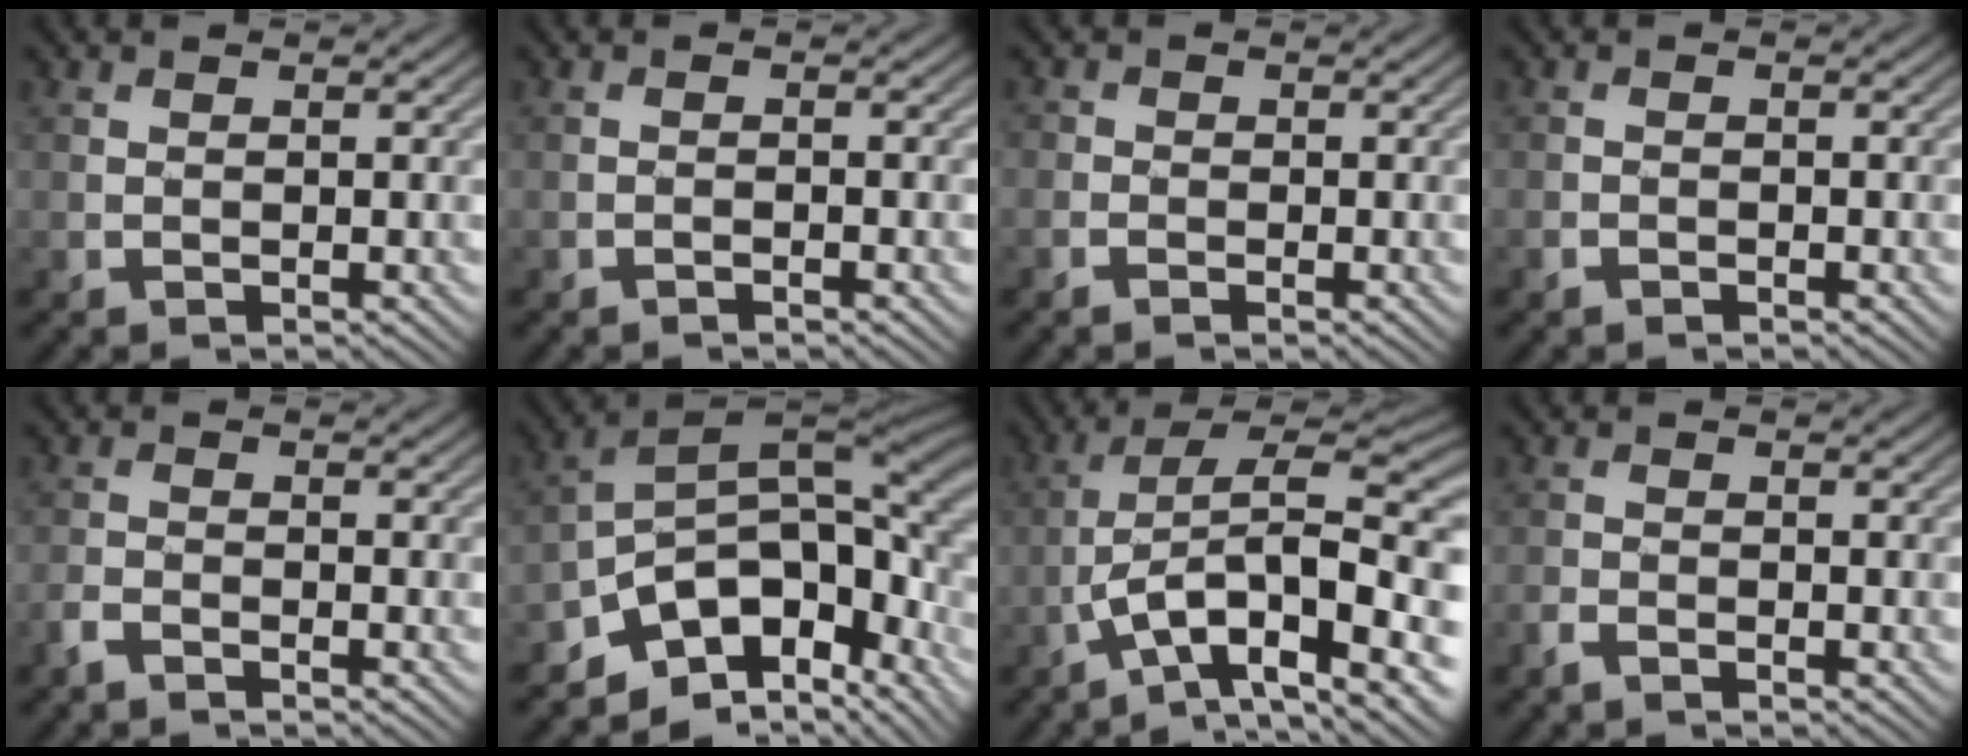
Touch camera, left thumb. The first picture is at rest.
{"total": 0.7, "force": [-0.7, 0.0, 0.3], "torque": [-0.004, -0.001, -0.012]}
{"total": 1.6, "force": [-1.0, 1.3, 0.3], "torque": [0.002, -0.002, -0.026]}
{"total": 1.2, "force": [-1.0, 0.6, 0.4], "torque": [-0.009, -0.004, -0.019]}
{"total": 2.2, "force": [-1.9, 0.6, 1.0], "torque": [-0.027, -0.005, -0.046]}
{"total": 14.3, "force": [-4.1, 9.7, 9.6], "torque": [-0.160, -0.029, -0.062]}
{"total": 13.2, "force": [-3.4, 5.2, 11.7], "torque": [-0.194, -0.001, -0.059]}
{"total": 1.9, "force": [-1.6, 0.6, 0.8], "torque": [-0.024, -0.005, -0.037]}